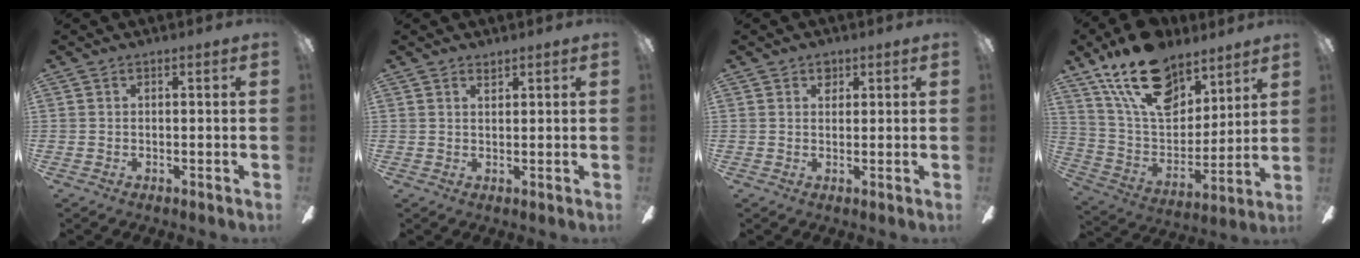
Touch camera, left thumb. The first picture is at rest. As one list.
[{"total": 1.5, "force": [1.4, 0.4, 0.4], "torque": [-0.010, -0.001, 0.026]}, {"total": 2.3, "force": [1.4, 1.6, 1.0], "torque": [0.001, -0.006, 0.020]}, {"total": 21.6, "force": [14.5, 11.5, 11.1], "torque": [-0.195, -0.079, 0.264]}]